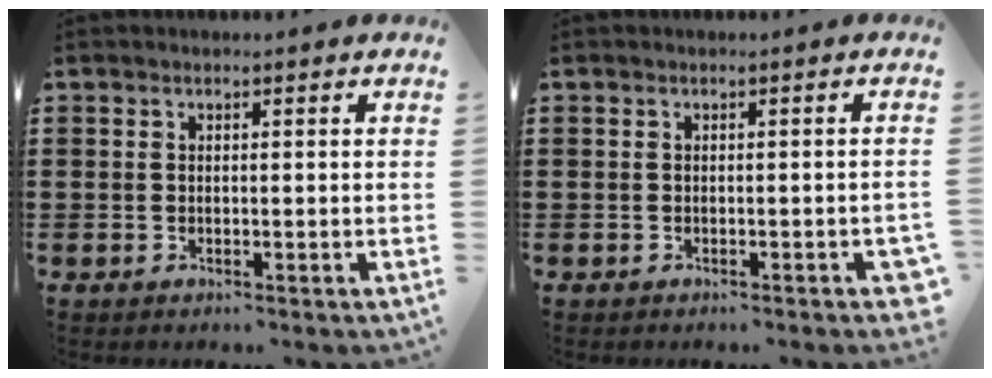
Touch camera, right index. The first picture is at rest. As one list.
[{"total": 0.8, "force": [-0.5, 0.3, 0.6], "torque": [-0.013, -0.002, -0.009]}]